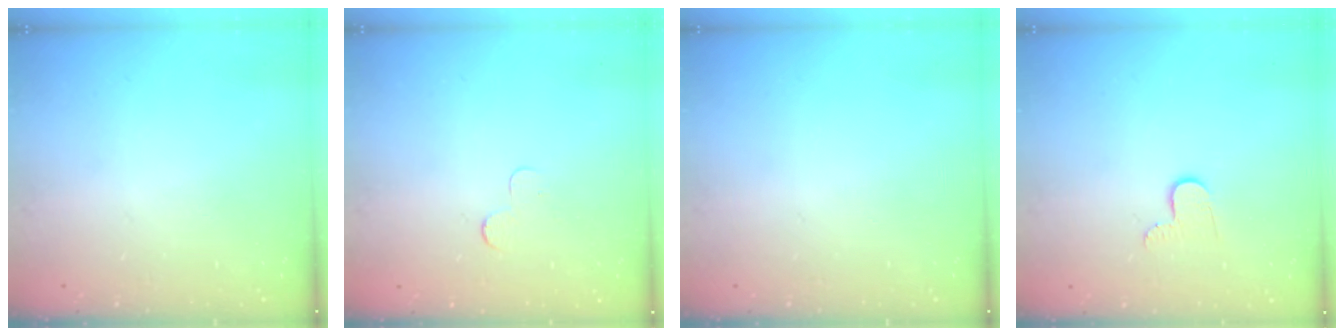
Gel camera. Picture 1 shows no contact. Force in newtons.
{"total": 2.3, "press": 2.3, "slide": 0.2}
{"total": 0.0}
{"total": 4.6, "press": 4.6, "slide": 0.5}